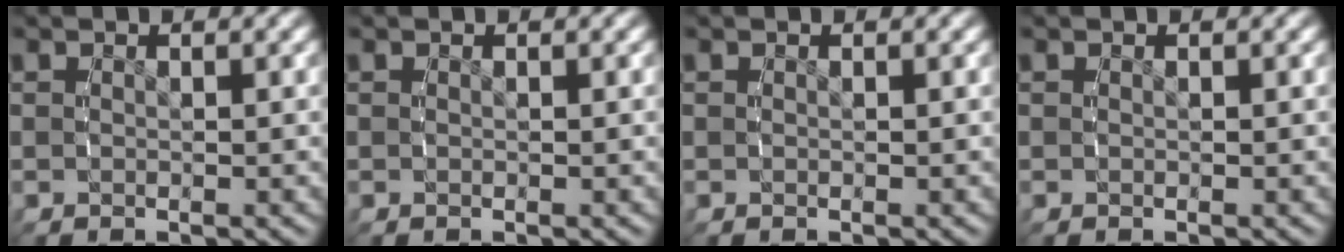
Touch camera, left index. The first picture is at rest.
{"total": 0.0}
{"total": 0.0}
{"total": 0.0}